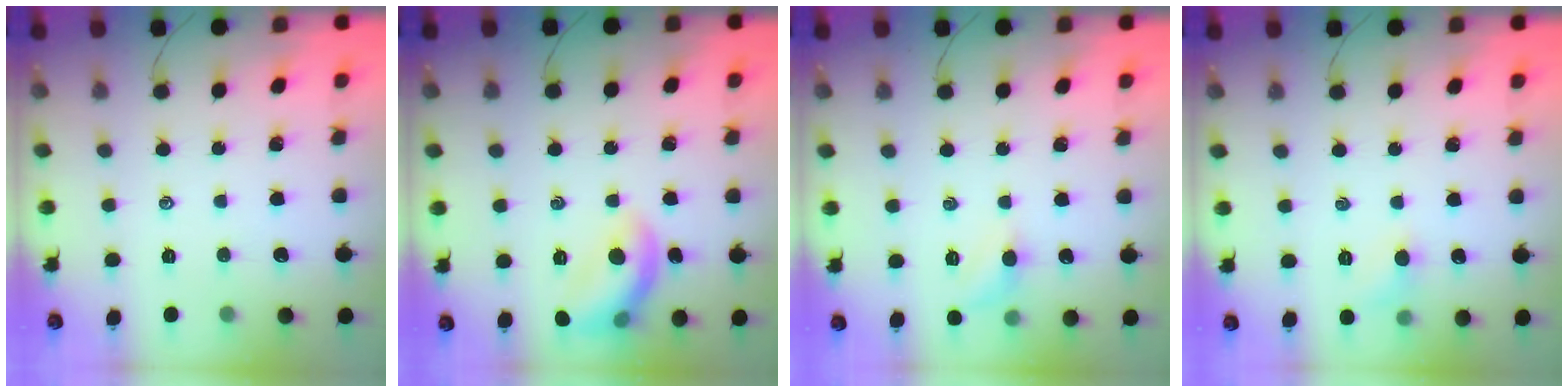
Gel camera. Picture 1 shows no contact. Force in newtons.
{"total": 11.2, "press": 11.1, "slide": 0.4}
{"total": 5.7, "press": 5.5, "slide": 1.5}
{"total": 5.2, "press": 4.9, "slide": 1.6}